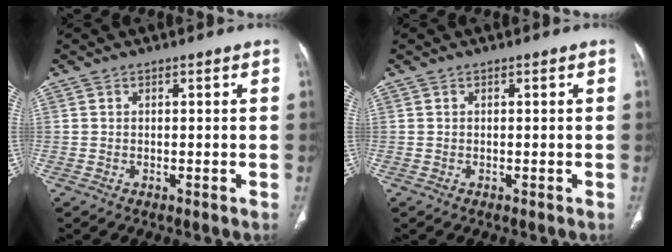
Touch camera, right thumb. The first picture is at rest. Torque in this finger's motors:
{"motor_torque": [0.11, 0.11, -0.12, 0.12, 0.00]}